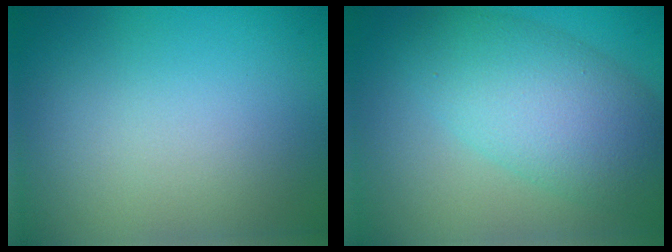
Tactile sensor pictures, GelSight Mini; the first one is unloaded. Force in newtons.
{"total": 7.3, "press": 7.3, "slide": 0.2}